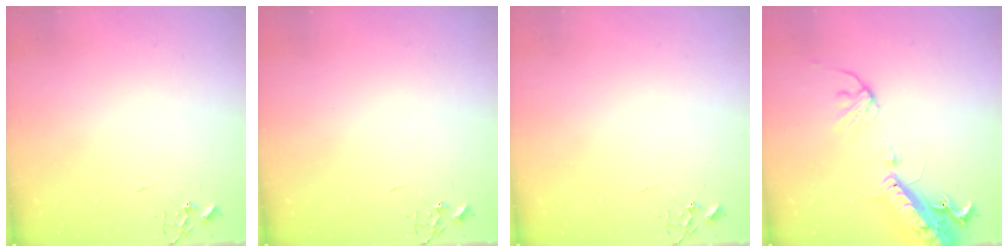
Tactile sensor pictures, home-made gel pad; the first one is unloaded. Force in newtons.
{"total": 0.0}
{"total": 0.0}
{"total": 16.6, "press": 16.2, "slide": 3.8}